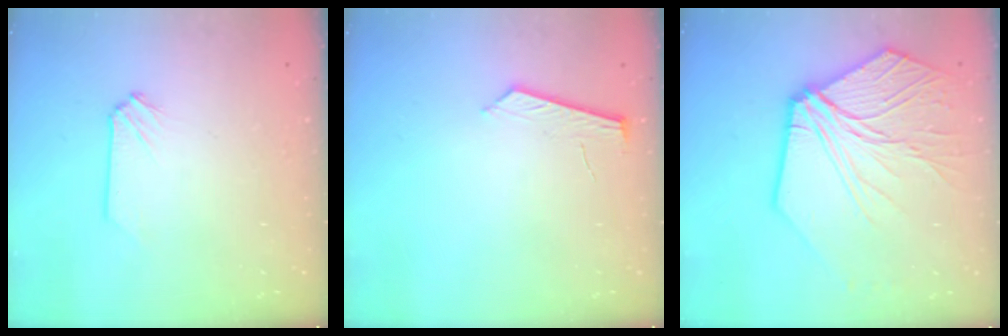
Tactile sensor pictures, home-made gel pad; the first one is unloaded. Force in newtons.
{"total": 4.4, "press": 4.4, "slide": 0.5}
{"total": 14.2, "press": 14.1, "slide": 2.0}